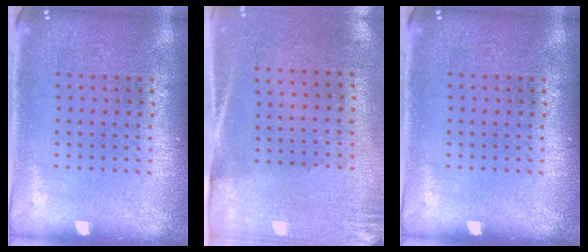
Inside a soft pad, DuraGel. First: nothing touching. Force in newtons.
{"total": 2.7, "press": 2.3, "slide": 1.4}
{"total": 0.0}